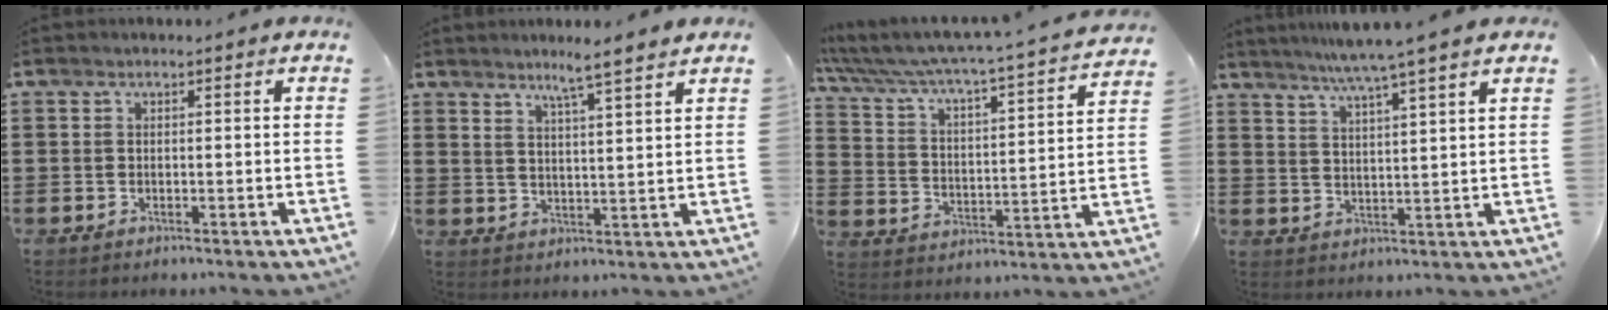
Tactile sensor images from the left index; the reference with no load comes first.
{"total": 4.5, "force": [3.8, -1.0, 2.3], "torque": [-0.047, -0.018, 0.062]}
{"total": 4.5, "force": [4.2, -0.3, 1.6], "torque": [-0.057, -0.049, 0.060]}
{"total": 5.8, "force": [4.9, -1.4, 2.8], "torque": [-0.068, -0.022, 0.081]}